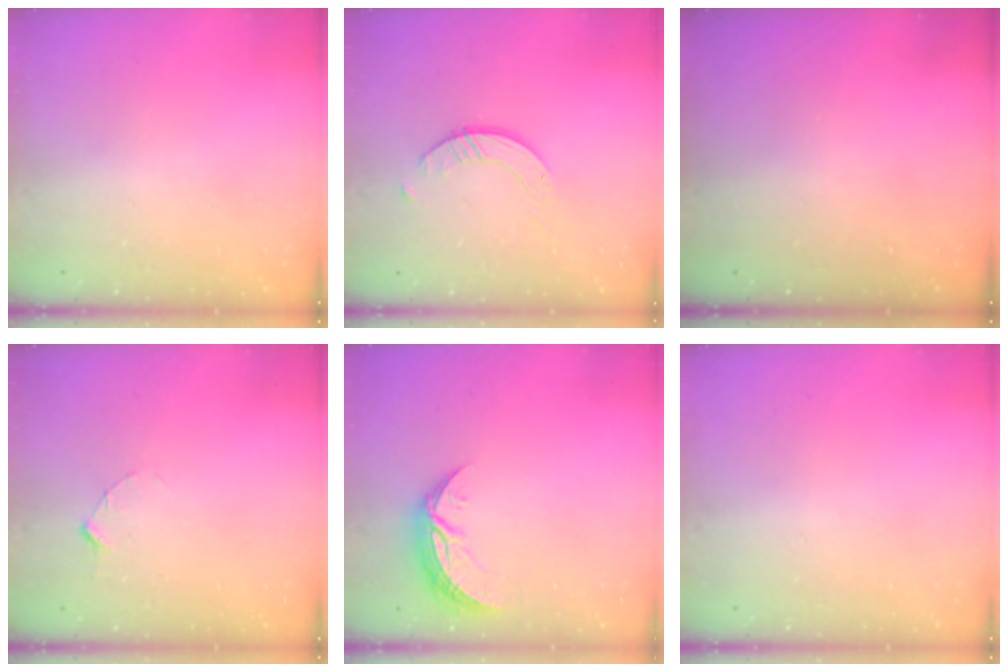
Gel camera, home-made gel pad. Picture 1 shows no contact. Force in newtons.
{"total": 1.6, "press": 1.6, "slide": 0.2}
{"total": 0.0}
{"total": 2.9, "press": 2.9, "slide": 0.3}
{"total": 8.4, "press": 8.4, "slide": 0.6}
{"total": 0.0}